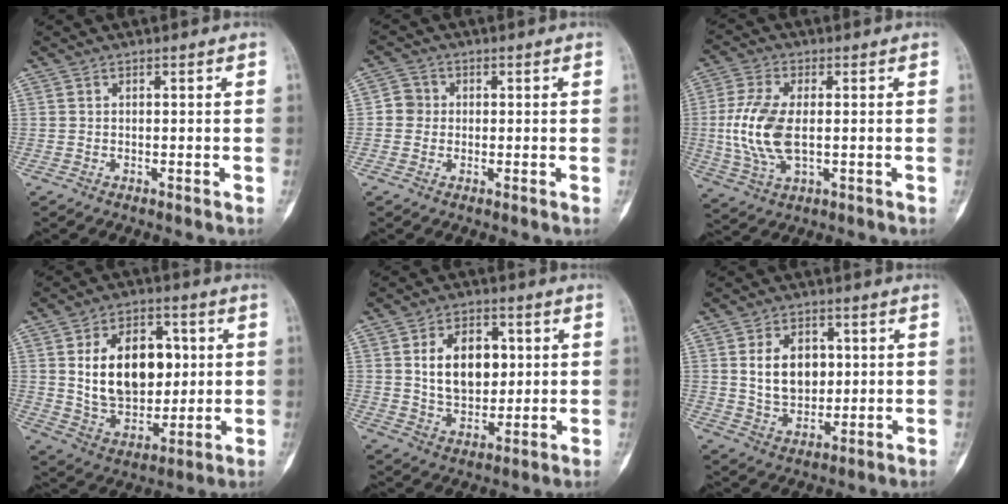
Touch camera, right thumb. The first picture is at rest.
{"total": 3.2, "force": [-0.1, 3.1, 0.9], "torque": [0.004, 0.008, -0.009]}
{"total": 11.8, "force": [0.0, 6.1, 10.1], "torque": [-0.224, -0.003, 0.002]}
{"total": 18.4, "force": [3.0, 12.3, 13.3], "torque": [-0.162, -0.005, 0.060]}
{"total": 12.6, "force": [2.3, 8.5, 9.0], "torque": [-0.105, -0.007, 0.046]}
{"total": 10.2, "force": [1.9, 7.2, 7.0], "torque": [-0.081, -0.011, 0.041]}